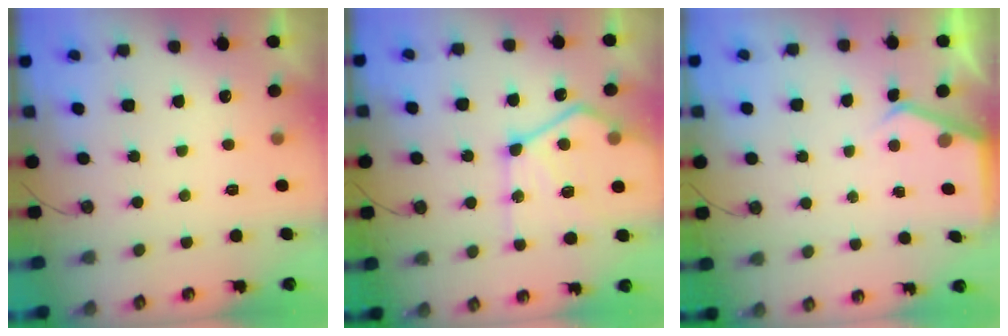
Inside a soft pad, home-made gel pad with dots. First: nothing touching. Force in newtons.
{"total": 20.4, "press": 20.3, "slide": 2.2}
{"total": 3.3, "press": 3.2, "slide": 0.5}